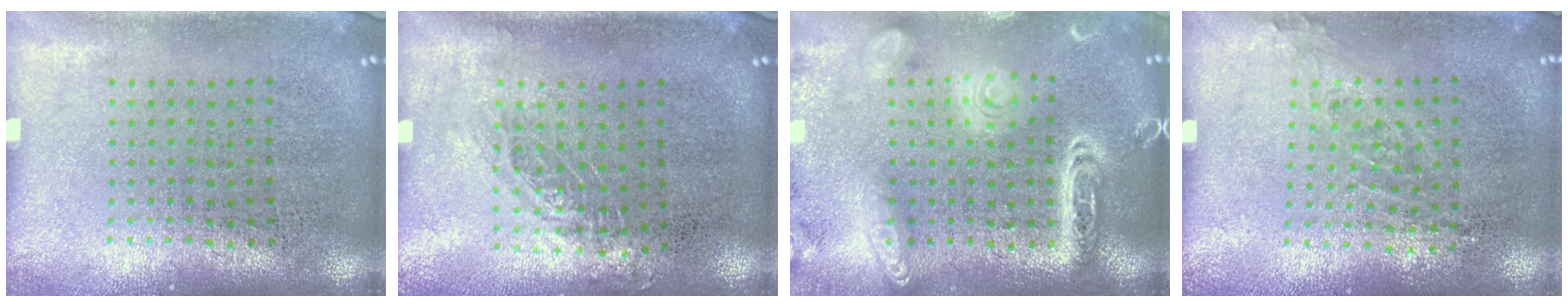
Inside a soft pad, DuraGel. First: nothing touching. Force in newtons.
{"total": 0.8, "press": 0.8, "slide": 0.2}
{"total": 3.9, "press": 3.9, "slide": 0.3}
{"total": 1.0, "press": 0.8, "slide": 0.6}